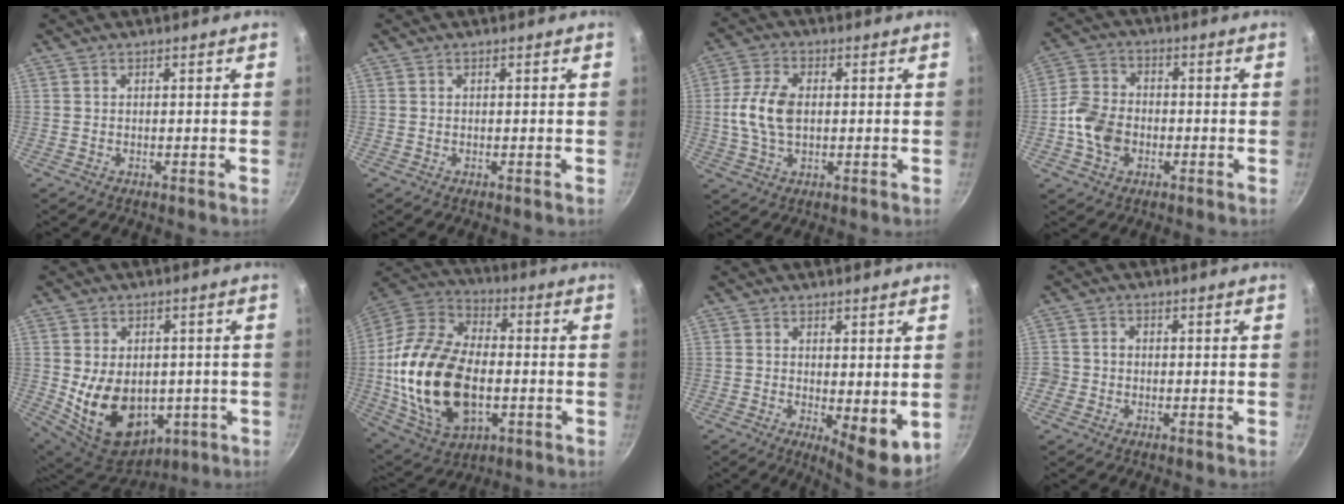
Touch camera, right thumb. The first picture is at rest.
{"total": 0.0}
{"total": 9.0, "force": [0.1, 5.6, 7.1], "torque": [-0.139, 0.014, -0.002]}
{"total": 8.8, "force": [-2.1, 6.7, 5.3], "torque": [-0.086, 0.018, -0.051]}
{"total": 16.6, "force": [-1.8, 11.9, 11.4], "torque": [-0.169, -0.010, 0.001]}
{"total": 25.1, "force": [-3.1, 15.5, 19.5], "torque": [-0.367, 0.024, -0.051]}
{"total": 7.2, "force": [0.2, 2.7, 6.7], "torque": [-0.082, -0.021, 0.009]}
{"total": 2.6, "force": [-0.8, 2.3, 0.7], "torque": [-0.002, 0.011, -0.018]}